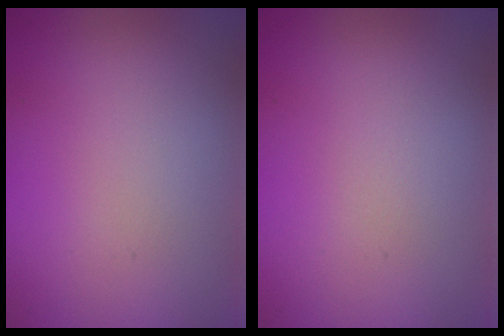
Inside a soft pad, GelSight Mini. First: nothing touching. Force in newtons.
{"total": 0.0}